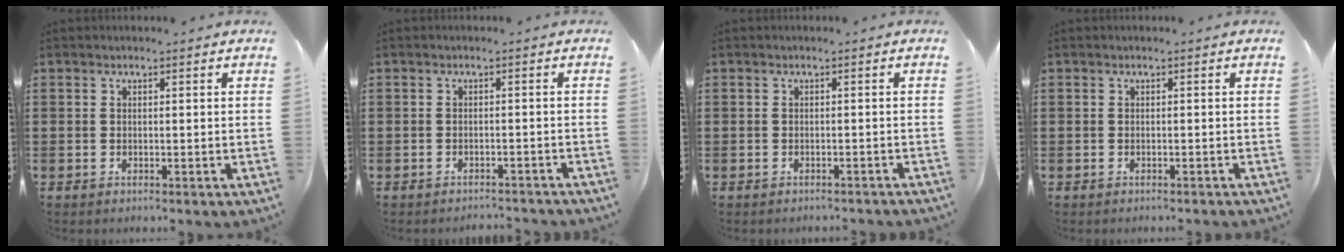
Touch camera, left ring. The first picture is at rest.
{"total": 1.5, "force": [-1.4, 0.0, 0.2], "torque": [-0.006, 0.002, -0.030]}
{"total": 0.8, "force": [-0.8, 0.0, 0.2], "torque": [-0.006, -0.001, -0.016]}
{"total": 0.5, "force": [-0.5, 0.0, 0.2], "torque": [-0.005, -0.003, -0.009]}